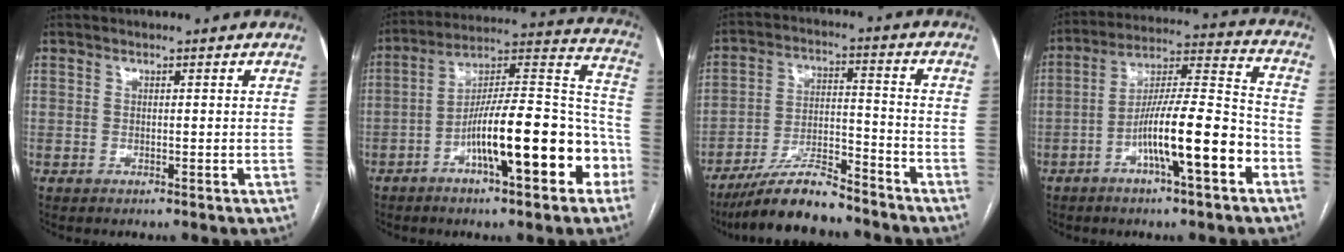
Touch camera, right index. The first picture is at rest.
{"total": 19.7, "force": [-7.6, 4.1, 17.7], "torque": [-0.246, 0.035, -0.111]}
{"total": 11.5, "force": [-9.9, 2.1, 5.5], "torque": [-0.096, 0.001, -0.177]}
{"total": 14.2, "force": [-5.9, 1.6, 12.9], "torque": [-0.221, 0.013, -0.096]}